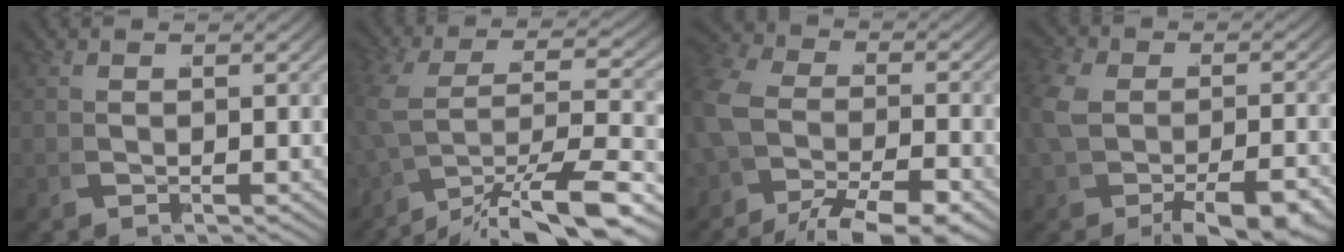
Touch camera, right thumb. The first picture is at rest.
{"total": 7.4, "force": [-2.4, 3.6, 6.0], "torque": [-0.118, -0.029, -0.016]}
{"total": 6.8, "force": [-3.5, 4.0, 4.2], "torque": [-0.070, -0.022, -0.051]}
{"total": 4.3, "force": [-1.8, 2.1, 3.2], "torque": [-0.060, -0.008, -0.026]}